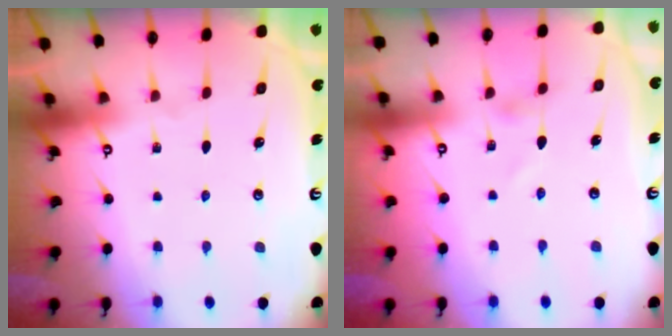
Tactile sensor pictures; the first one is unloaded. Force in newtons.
{"total": 0.6, "press": 0.6, "slide": 0.1}